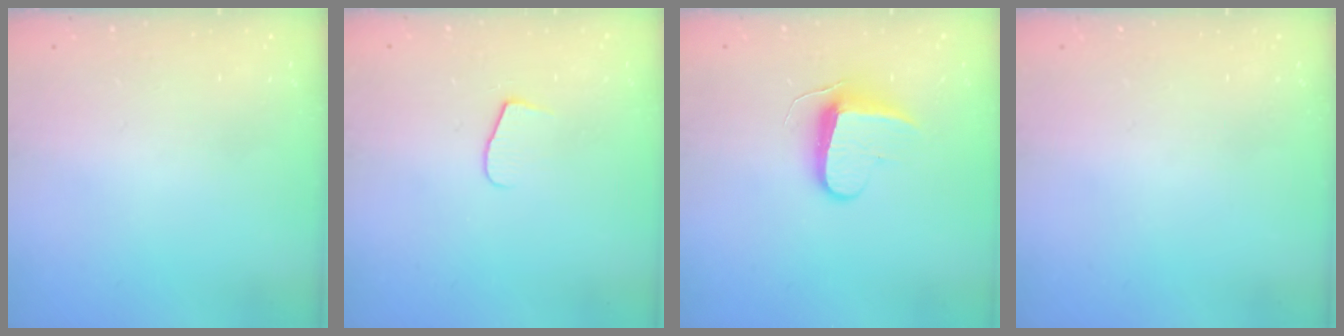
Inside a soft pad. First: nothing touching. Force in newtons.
{"total": 7.5, "press": 7.5, "slide": 0.6}
{"total": 8.6, "press": 8.6, "slide": 0.5}
{"total": 0.0}